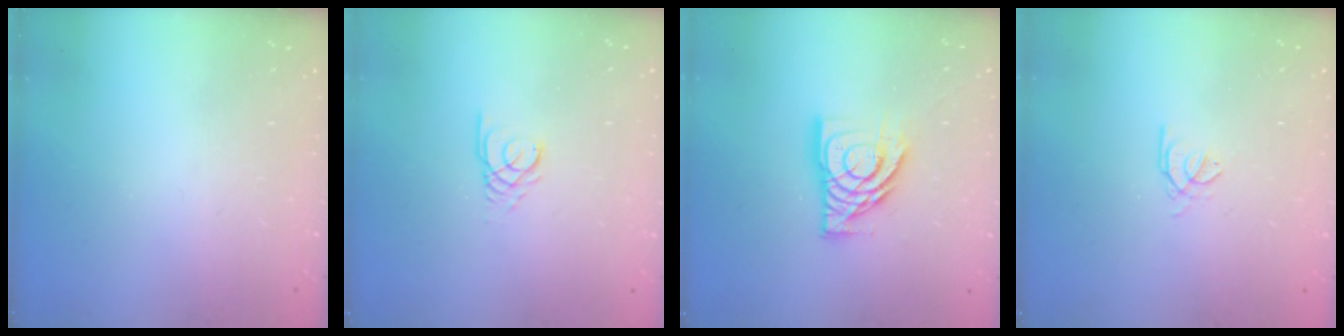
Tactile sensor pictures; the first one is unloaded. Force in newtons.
{"total": 2.7, "press": 2.7, "slide": 0.3}
{"total": 13.3, "press": 13.3, "slide": 1.2}
{"total": 0.7, "press": 0.6, "slide": 0.4}